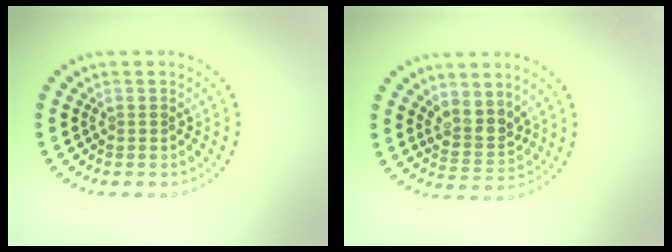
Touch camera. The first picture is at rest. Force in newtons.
{"total": 2.7, "press": 2.1, "slide": 1.6}